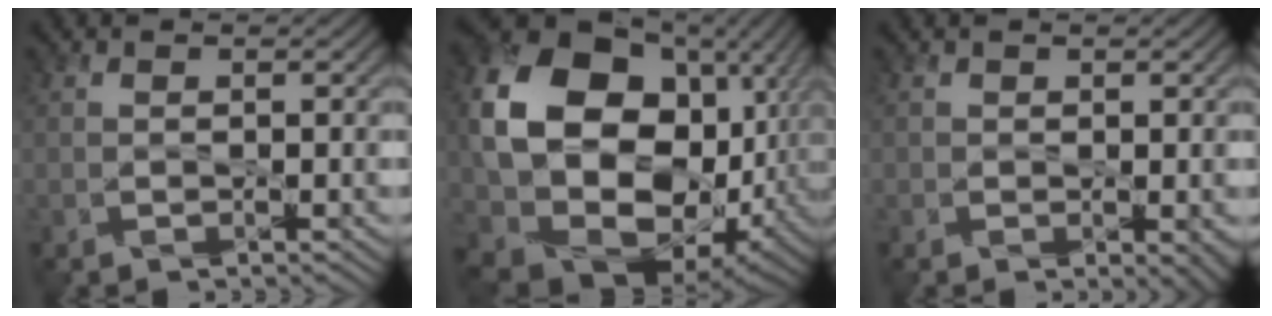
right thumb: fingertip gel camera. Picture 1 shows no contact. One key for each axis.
{"total": 18.5, "fx": 1.3, "fy": 14.4, "fz": 11.5, "tx": -0.247, "ty": -0.049, "tz": 0.048}
{"total": 1.6, "fx": -0.1, "fy": 1.1, "fz": 1.1, "tx": -0.013, "ty": -0.008, "tz": -0.001}